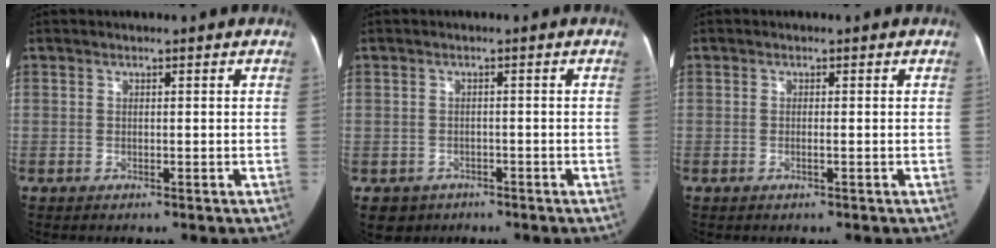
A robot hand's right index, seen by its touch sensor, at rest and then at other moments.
{"total": 3.5, "force": [-1.7, 3.0, 0.1], "torque": [-0.002, 0.007, -0.022]}
{"total": 0.8, "force": [-0.2, -0.1, 0.8], "torque": [-0.016, -0.001, -0.006]}